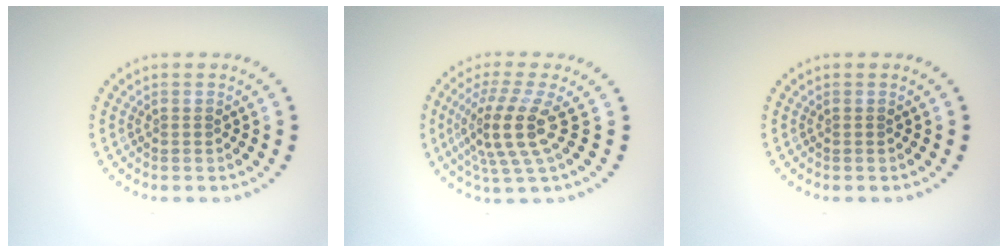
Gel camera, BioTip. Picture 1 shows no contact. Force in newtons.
{"total": 4.6, "press": 3.5, "slide": 3.1}
{"total": 0.0}